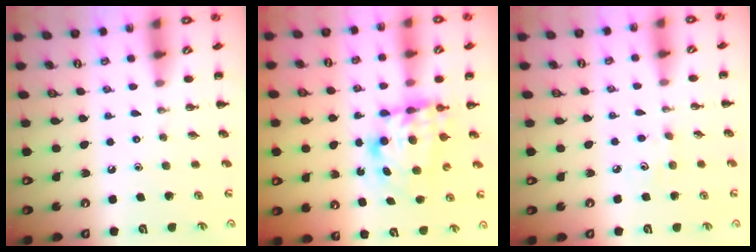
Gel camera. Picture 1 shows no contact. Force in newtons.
{"total": 7.9, "press": 7.8, "slide": 1.2}
{"total": 4.0, "press": 3.8, "slide": 1.0}